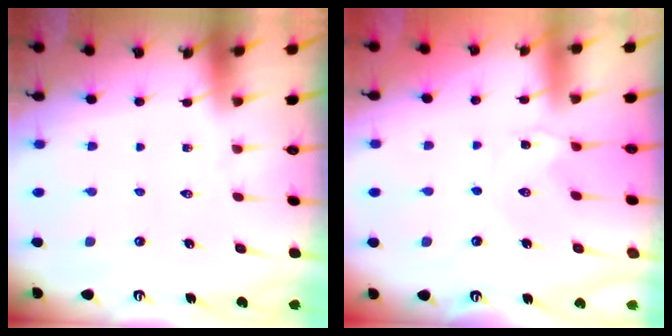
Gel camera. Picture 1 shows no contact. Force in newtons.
{"total": 1.1, "press": 1.1, "slide": 0.2}